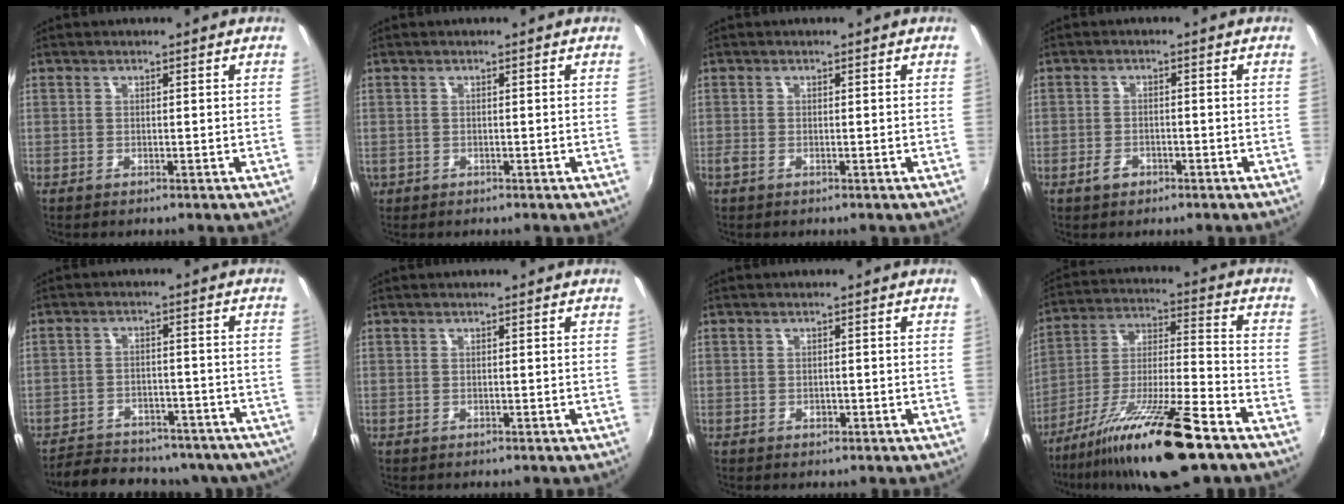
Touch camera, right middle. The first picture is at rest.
{"total": 0.8, "force": [-0.5, 0.6, 0.1], "torque": [-0.005, -0.003, -0.006]}
{"total": 1.0, "force": [-0.6, 0.2, 0.8], "torque": [-0.018, -0.004, -0.013]}
{"total": 2.7, "force": [-1.8, 1.6, 1.4], "torque": [-0.030, 0.000, -0.030]}
{"total": 22.6, "force": [-19.3, 8.7, 7.8], "torque": [-0.160, 0.025, -0.227]}
{"total": 0.0}
{"total": 0.9, "force": [-0.4, 0.8, 0.3], "torque": [-0.004, -0.003, -0.006]}
{"total": 20.6, "force": [-13.9, 2.9, 14.9], "torque": [-0.269, -0.027, -0.242]}